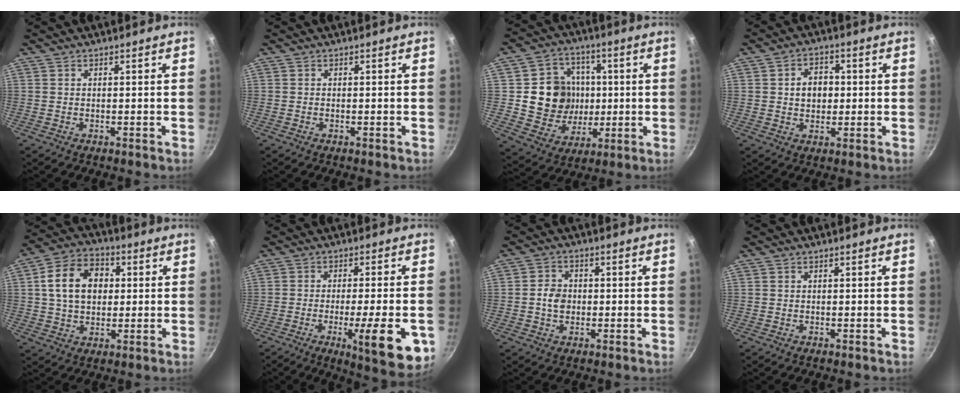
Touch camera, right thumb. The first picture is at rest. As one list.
[{"total": 0.0}, {"total": 15.0, "force": [0.8, 13.6, 6.3], "torque": [-0.068, 0.007, 0.022]}, {"total": 6.3, "force": [0.5, 4.9, 3.9], "torque": [-0.036, 0.008, 0.004]}, {"total": 13.1, "force": [2.1, 9.7, 8.6], "torque": [-0.124, 0.018, 0.026]}, {"total": 14.3, "force": [-4.6, 3.1, 13.2], "torque": [-0.170, 0.007, -0.060]}, {"total": 4.5, "force": [-0.5, 3.6, 2.5], "torque": [-0.030, 0.011, -0.013]}, {"total": 0.0}]